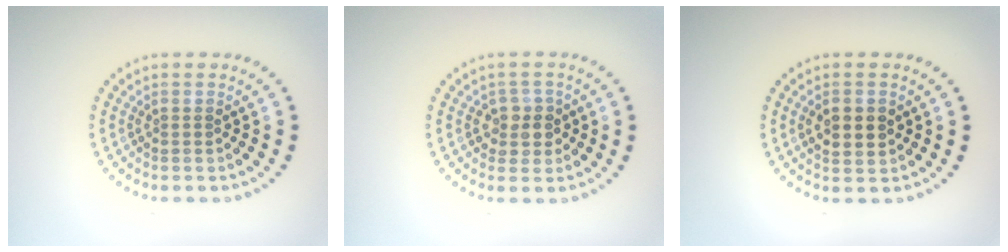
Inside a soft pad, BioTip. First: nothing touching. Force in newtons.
{"total": 2.1, "press": 2.0, "slide": 0.8}
{"total": 3.5, "press": 3.5, "slide": 0.2}